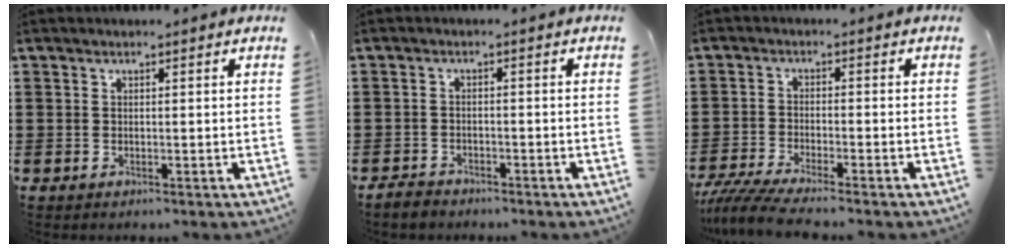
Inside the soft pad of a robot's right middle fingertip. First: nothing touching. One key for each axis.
{"total": 1.7, "fx": -1.6, "fy": 0.5, "fz": 0.1, "tx": -0.007, "ty": 0.005, "tz": -0.035}
{"total": 4.2, "fx": -3.8, "fy": -0.2, "fz": 1.7, "tx": -0.050, "ty": -0.018, "tz": -0.080}